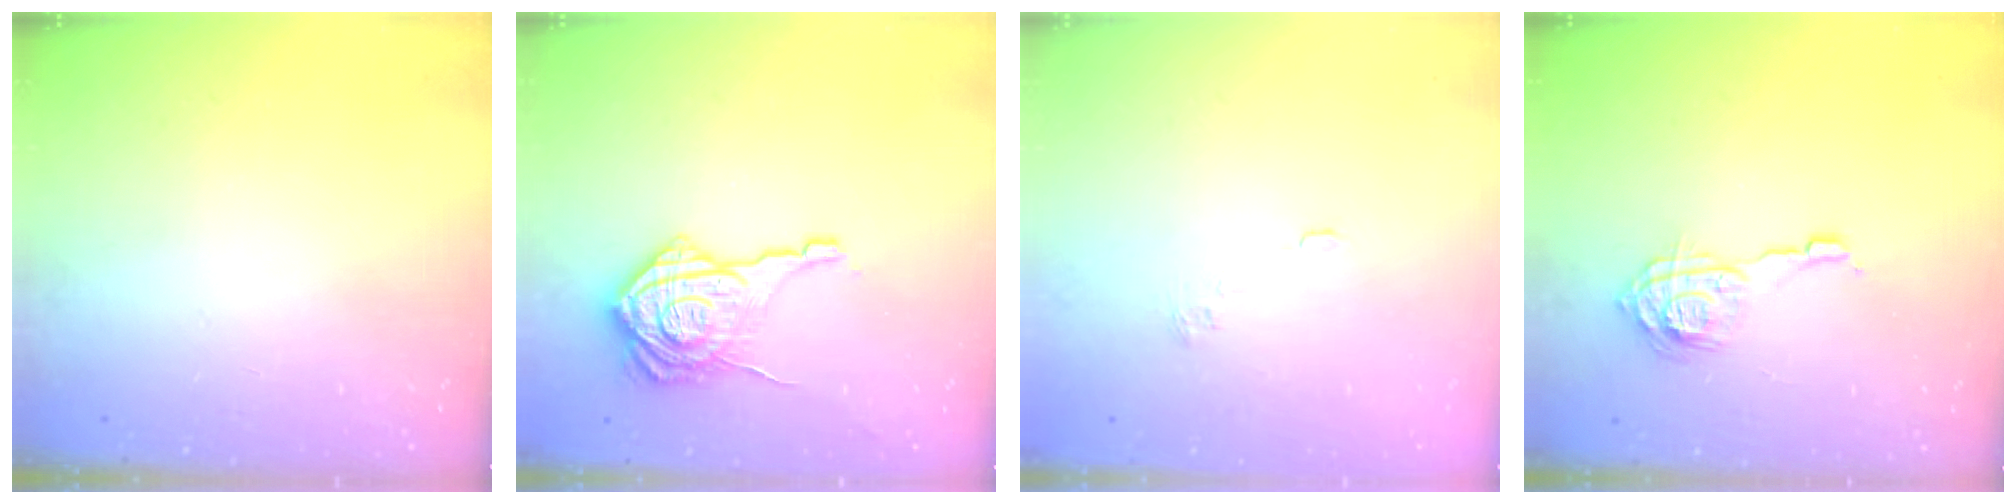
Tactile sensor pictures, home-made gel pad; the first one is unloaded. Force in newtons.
{"total": 16.7, "press": 16.7, "slide": 0.9}
{"total": 2.0, "press": 1.5, "slide": 1.3}
{"total": 10.0, "press": 10.0, "slide": 0.8}